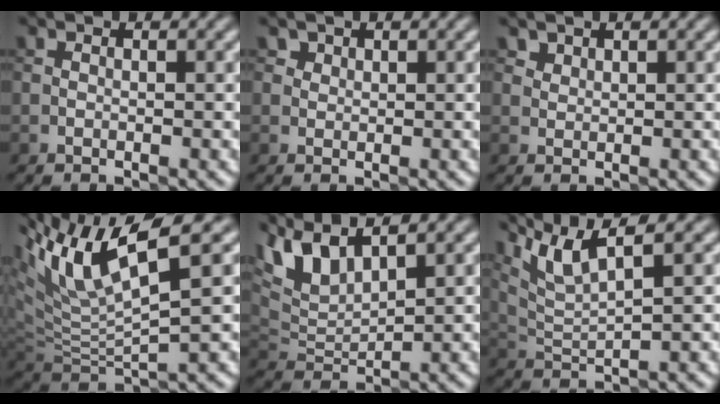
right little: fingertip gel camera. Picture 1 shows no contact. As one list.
[{"total": 1.3, "force": [0.8, 0.9, 0.2], "torque": [-0.001, 0.003, 0.011]}, {"total": 1.2, "force": [1.1, 0.6, 0.0], "torque": [0.000, -0.005, 0.023]}, {"total": 9.1, "force": [4.8, 1.9, 7.5], "torque": [-0.142, 0.011, 0.092]}, {"total": 5.4, "force": [3.8, 1.7, 3.5], "torque": [-0.083, 0.007, 0.077]}, {"total": 4.7, "force": [3.5, 0.5, 3.1], "torque": [-0.062, 0.011, 0.076]}]